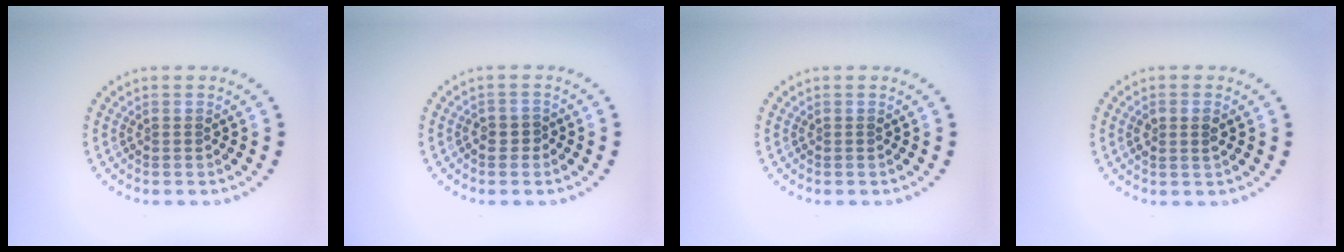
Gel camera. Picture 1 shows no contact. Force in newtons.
{"total": 1.1, "press": 0.9, "slide": 0.7}
{"total": 0.0}
{"total": 1.7, "press": 1.6, "slide": 0.6}